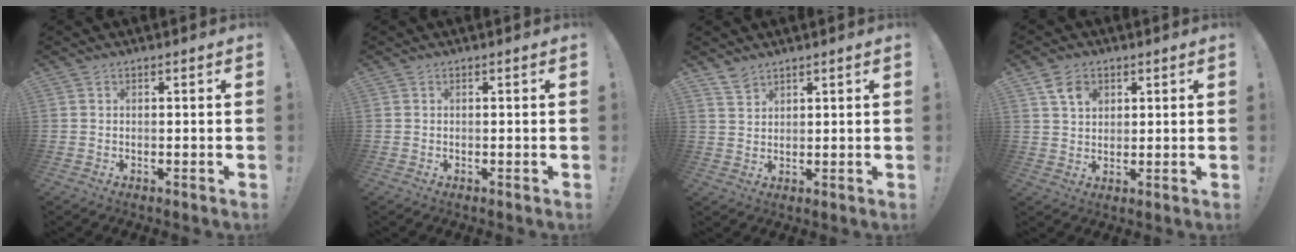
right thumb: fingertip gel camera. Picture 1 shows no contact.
{"total": 0.0}
{"total": 2.4, "force": [2.0, 0.9, 0.8], "torque": [-0.009, -0.015, 0.037]}
{"total": 6.1, "force": [3.0, 4.2, 3.2], "torque": [-0.049, -0.006, 0.055]}